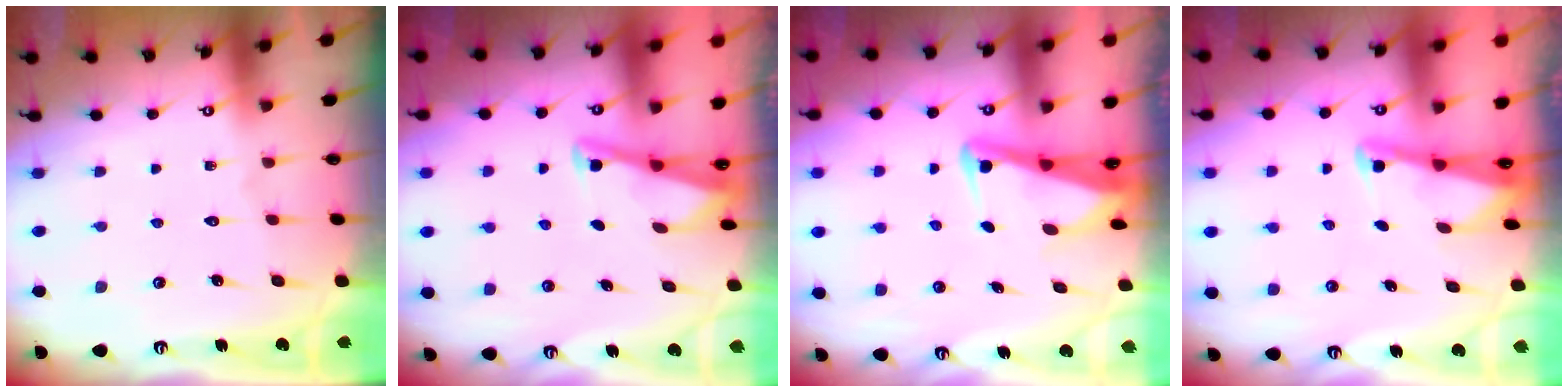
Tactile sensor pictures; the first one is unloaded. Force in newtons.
{"total": 2.9, "press": 2.9, "slide": 0.4}
{"total": 4.0, "press": 3.8, "slide": 1.0}
{"total": 2.1, "press": 2.1, "slide": 0.3}